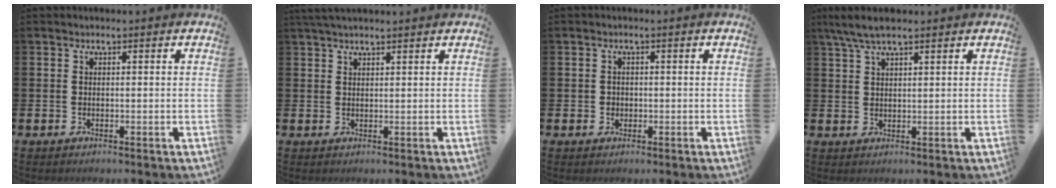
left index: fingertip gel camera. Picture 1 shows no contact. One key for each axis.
{"total": 1.7, "fx": 1.5, "fy": 0.1, "fz": 0.8, "tx": -0.012, "ty": 0.002, "tz": 0.027}
{"total": 1.1, "fx": 0.1, "fy": 1.1, "fz": 0.2, "tx": 0.008, "ty": 0.003, "tz": -0.003}
{"total": 4.9, "fx": 3.8, "fy": 1.1, "fz": 3.0, "tx": -0.058, "ty": -0.006, "tz": 0.067}